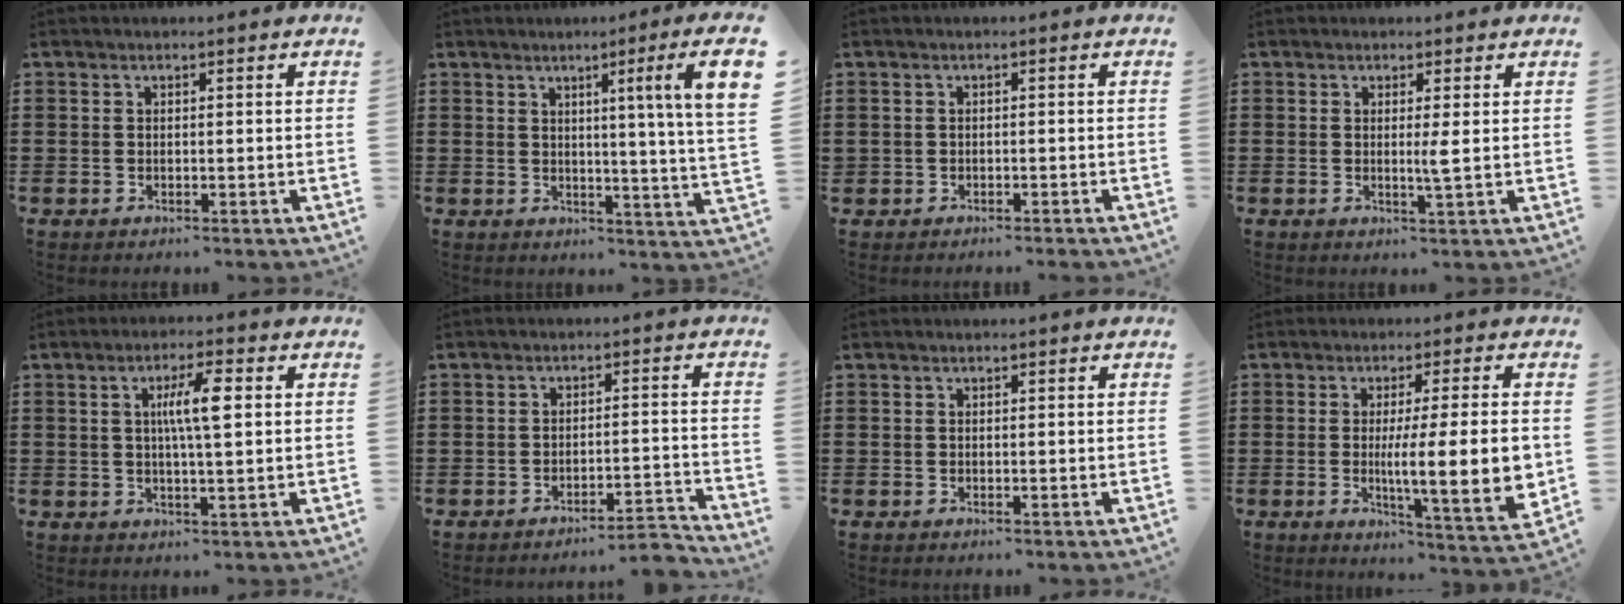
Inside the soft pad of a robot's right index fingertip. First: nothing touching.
{"total": 6.5, "force": [2.4, -1.6, 5.9], "torque": [-0.095, -0.023, 0.026]}
{"total": 0.8, "force": [-0.8, 0.2, -0.1], "torque": [-0.002, 0.002, -0.018]}
{"total": 2.1, "force": [0.2, -0.3, 2.1], "torque": [-0.031, -0.010, -0.001]}
{"total": 5.8, "force": [1.1, 1.0, 5.7], "torque": [-0.110, 0.007, 0.013]}
{"total": 3.5, "force": [-3.3, 0.0, 1.2], "torque": [-0.023, -0.007, -0.069]}
{"total": 0.0}
{"total": 11.3, "force": [-0.2, 1.6, 11.2], "torque": [-0.177, -0.019, -0.005]}